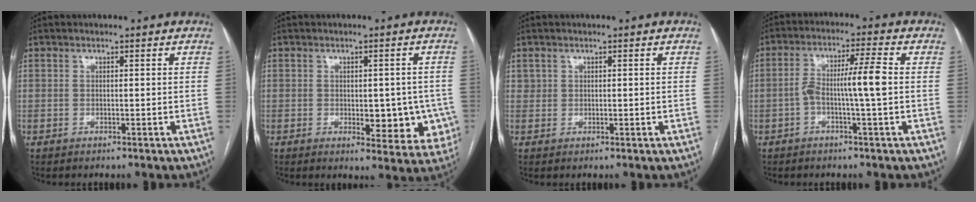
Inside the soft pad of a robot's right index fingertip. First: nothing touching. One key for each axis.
{"total": 9.0, "fx": -1.7, "fy": 4.2, "fz": 7.7, "tx": -0.075, "ty": 0.004, "tz": -0.012}
{"total": 0.9, "fx": 0.5, "fy": 0.8, "fz": 0.0, "tx": 0.005, "ty": 0.004, "tz": 0.008}
{"total": 6.7, "fx": -1.0, "fy": -0.3, "fz": 6.6, "tx": -0.124, "ty": 0.018, "tz": -0.016}